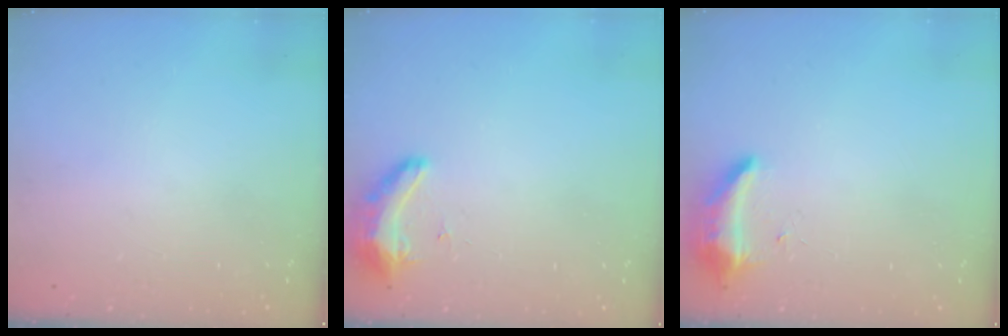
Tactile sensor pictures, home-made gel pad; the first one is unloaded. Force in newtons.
{"total": 8.7, "press": 8.4, "slide": 2.3}
{"total": 8.2, "press": 8.2, "slide": 0.7}